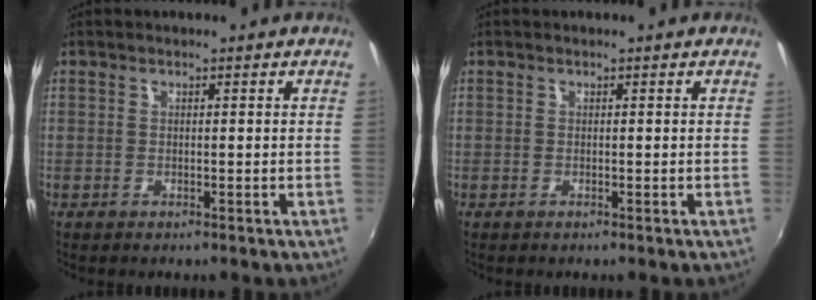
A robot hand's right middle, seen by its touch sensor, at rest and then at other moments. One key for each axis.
{"total": 0.0}